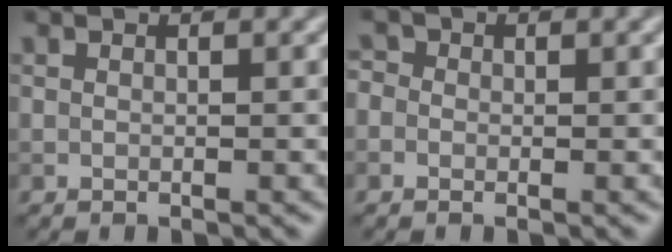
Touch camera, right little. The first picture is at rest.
{"total": 1.5, "force": [0.2, 1.3, 0.6], "torque": [-0.005, 0.001, -0.017]}